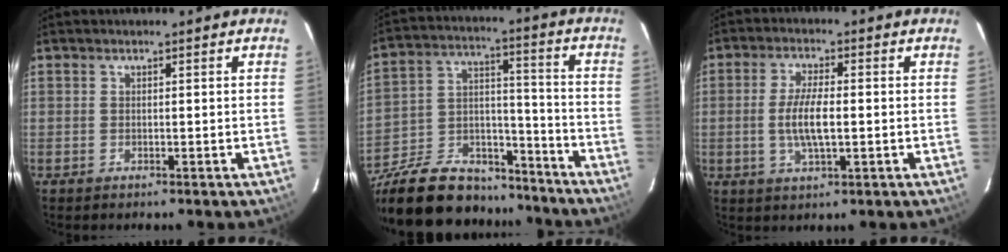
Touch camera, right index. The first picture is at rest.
{"total": 27.6, "force": [-21.6, 12.4, 11.9], "torque": [-0.261, 0.031, -0.322]}
{"total": 6.8, "force": [-0.7, 2.0, 6.5], "torque": [-0.128, -0.003, -0.012]}